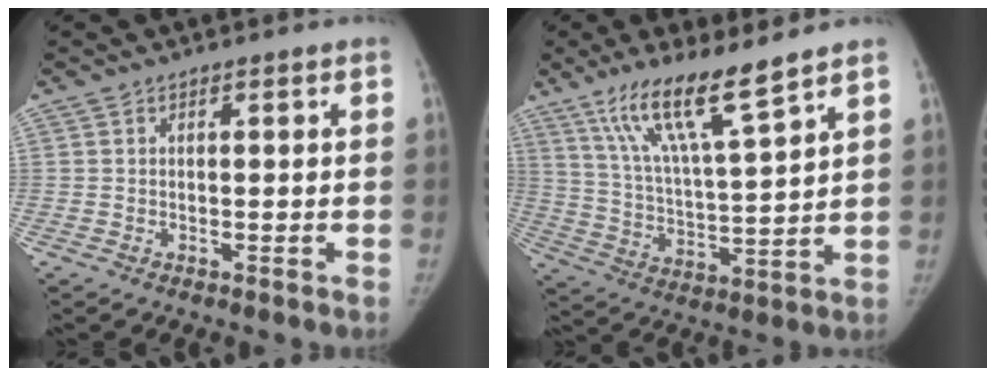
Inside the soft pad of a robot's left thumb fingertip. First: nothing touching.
{"total": 13.6, "force": [9.5, 1.5, 9.6], "torque": [-0.170, -0.053, 0.187]}